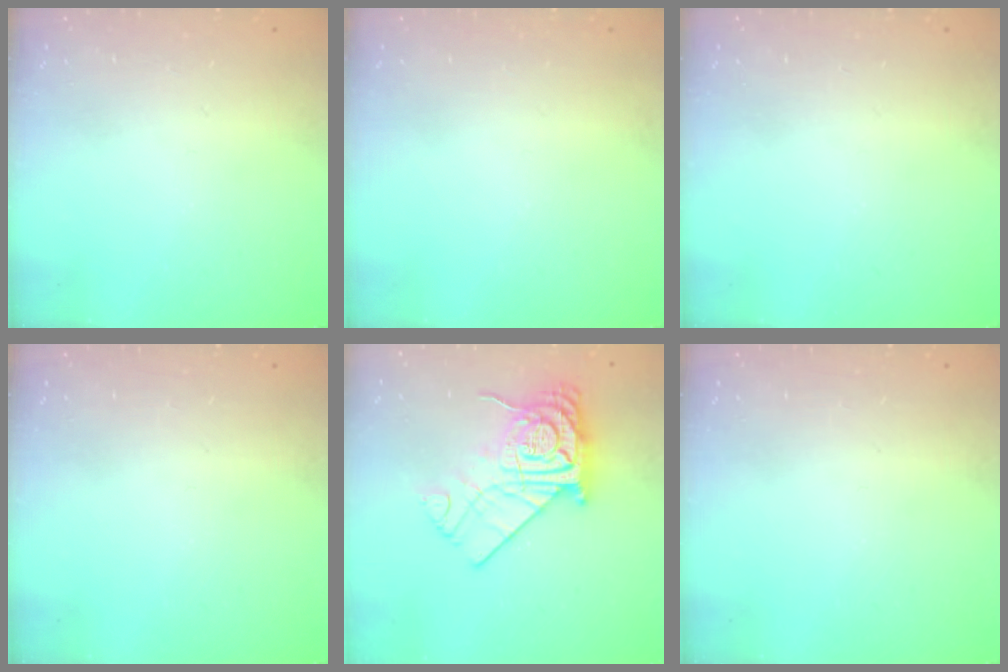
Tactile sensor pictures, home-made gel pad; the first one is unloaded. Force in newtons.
{"total": 0.0}
{"total": 0.0}
{"total": 0.0}
{"total": 18.7, "press": 18.7, "slide": 1.0}
{"total": 0.0}